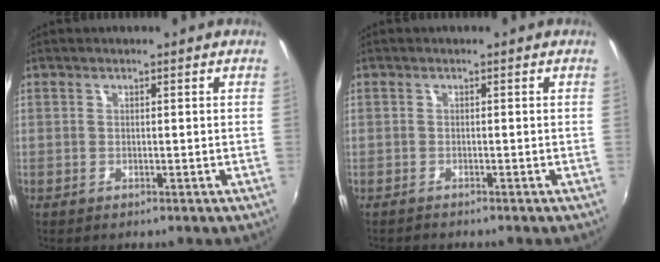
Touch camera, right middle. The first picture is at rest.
{"total": 1.0, "force": [-1.0, 0.1, 0.1], "torque": [-0.005, -0.005, -0.018]}